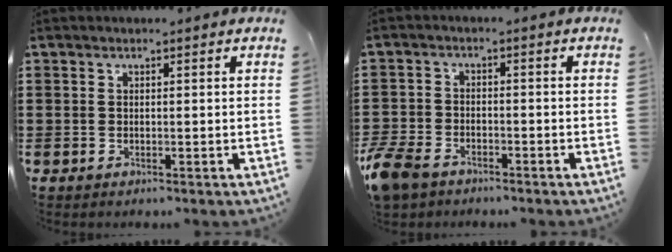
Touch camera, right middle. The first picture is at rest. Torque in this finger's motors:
{"motor_torque": [1.16, 0.42, 0.51, 0.18]}